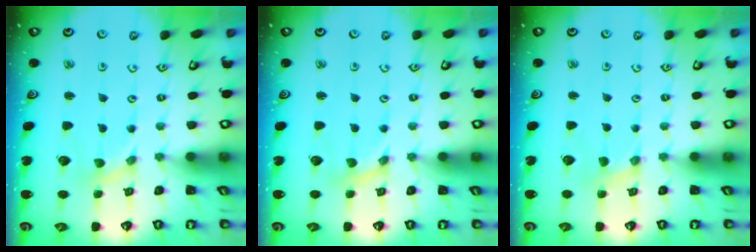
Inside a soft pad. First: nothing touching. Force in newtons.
{"total": 0.0}
{"total": 1.0, "press": 1.0, "slide": 0.2}